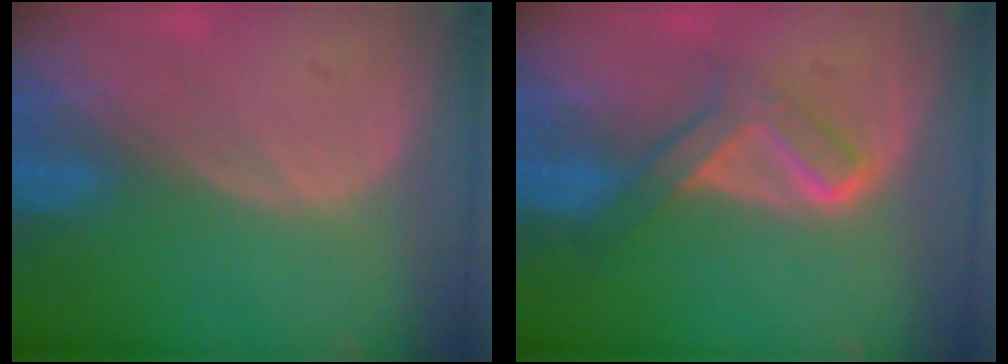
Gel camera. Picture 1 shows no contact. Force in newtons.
{"total": 5.2, "press": 5.2, "slide": 0.4}